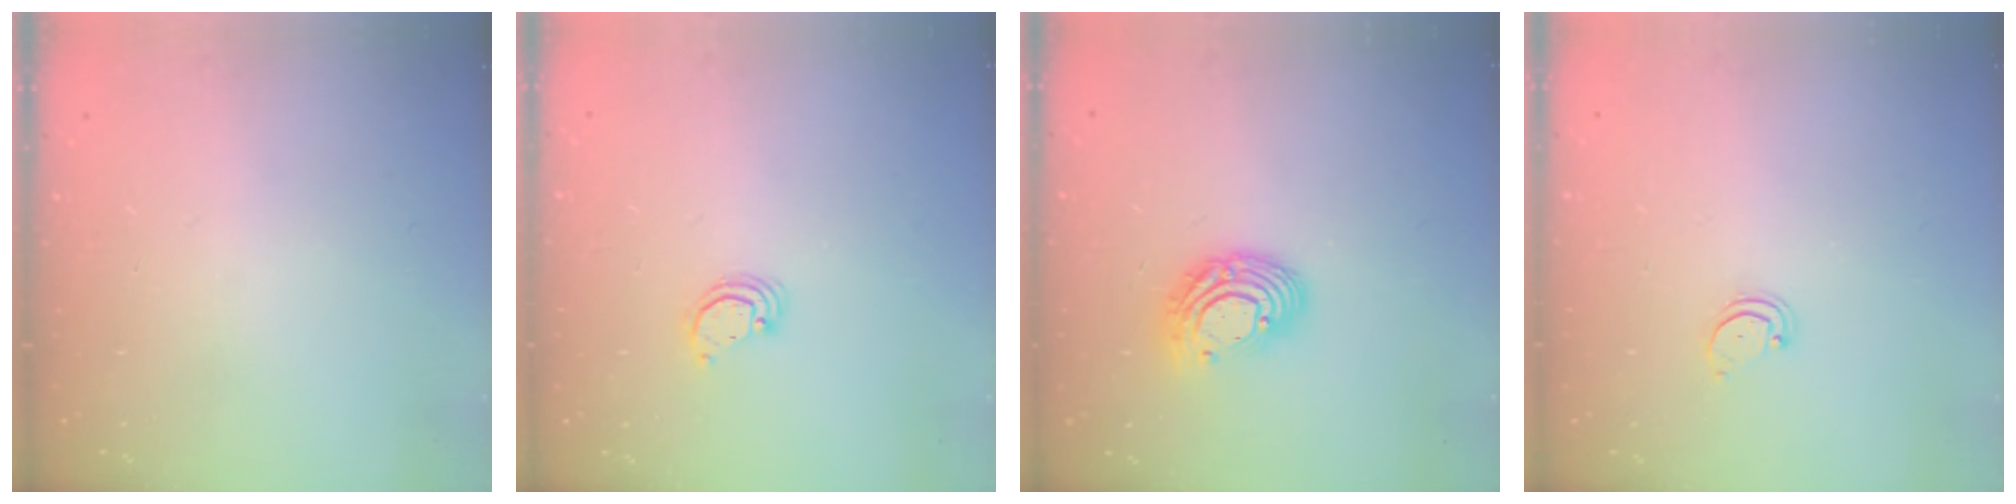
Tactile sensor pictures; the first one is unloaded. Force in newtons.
{"total": 2.8, "press": 2.8, "slide": 0.2}
{"total": 10.5, "press": 10.4, "slide": 0.8}
{"total": 2.2, "press": 2.2, "slide": 0.2}